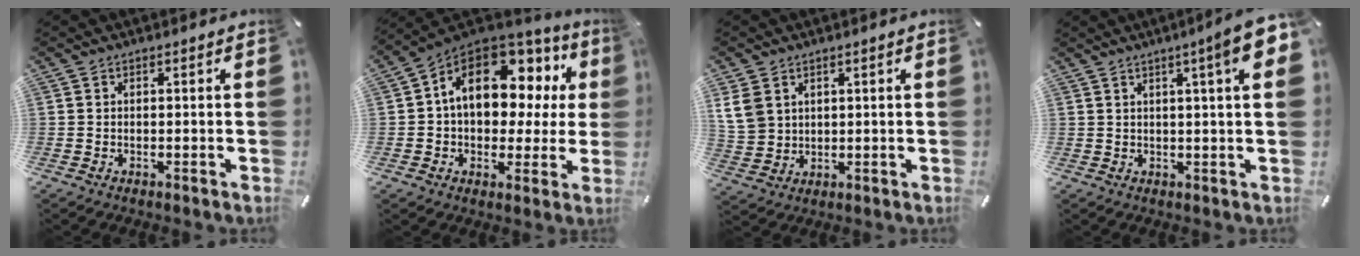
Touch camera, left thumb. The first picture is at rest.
{"total": 16.5, "force": [5.5, 11.1, 11.0], "torque": [-0.171, -0.024, 0.099]}
{"total": 7.0, "force": [3.1, 5.8, 2.4], "torque": [-0.073, 0.003, 0.062]}
{"total": 8.6, "force": [4.0, 0.8, 7.6], "torque": [-0.116, -0.013, 0.060]}